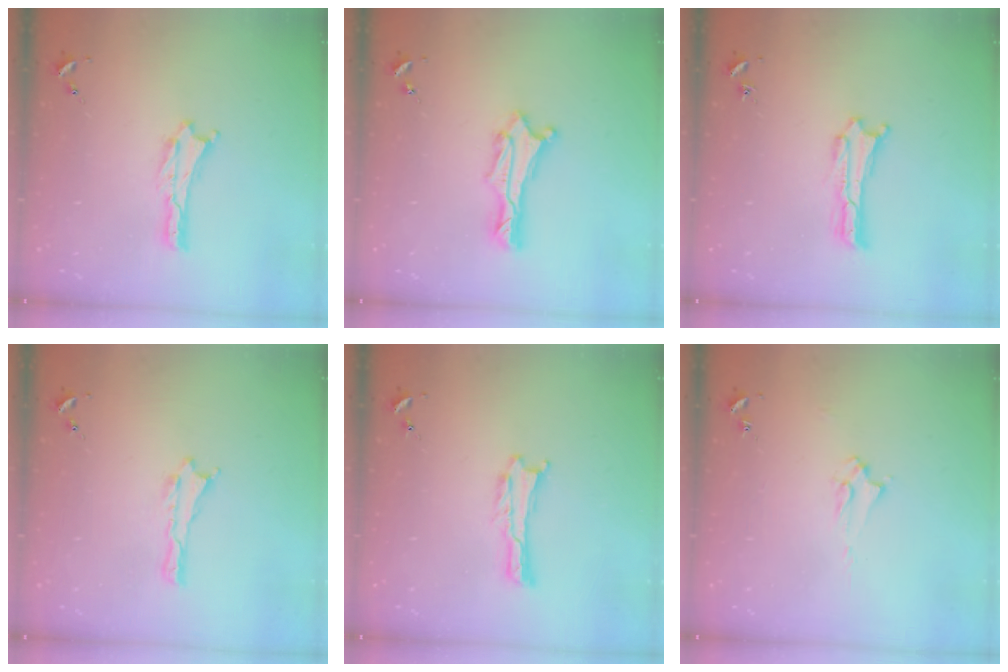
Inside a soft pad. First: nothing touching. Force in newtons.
{"total": 1.5, "press": 1.5, "slide": 0.1}
{"total": 0.0}
{"total": 0.0}
{"total": 0.0}
{"total": 1.9, "press": 1.9, "slide": 0.3}